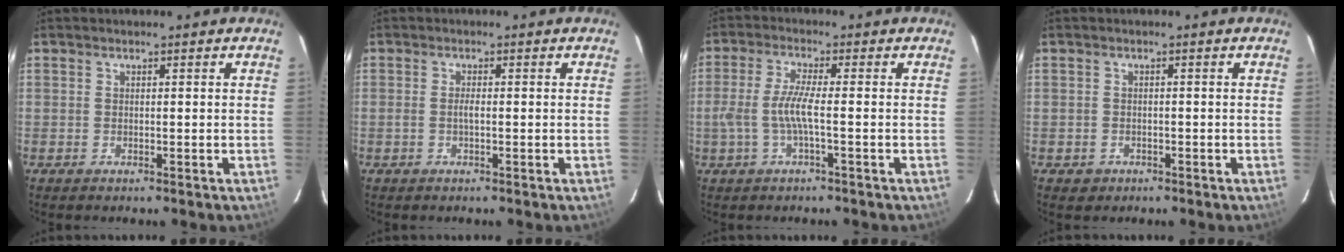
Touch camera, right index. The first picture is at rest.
{"total": 1.2, "force": [-0.3, 0.1, 1.2], "torque": [-0.023, 0.001, -0.007]}
{"total": 5.6, "force": [-1.4, 0.1, 5.5], "torque": [-0.123, -0.001, -0.025]}
{"total": 2.2, "force": [-1.1, 1.9, 0.4], "torque": [-0.012, 0.001, -0.011]}